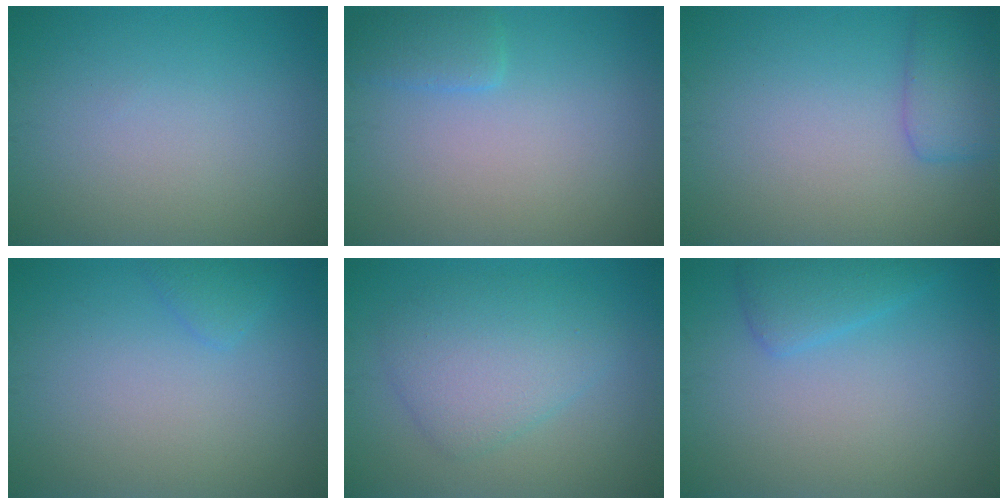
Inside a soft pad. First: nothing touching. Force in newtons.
{"total": 1.7, "press": 1.7, "slide": 0.2}
{"total": 2.9, "press": 2.9, "slide": 0.1}
{"total": 1.1, "press": 1.1, "slide": 0.0}
{"total": 4.6, "press": 4.6, "slide": 0.2}
{"total": 2.4, "press": 2.4, "slide": 0.1}